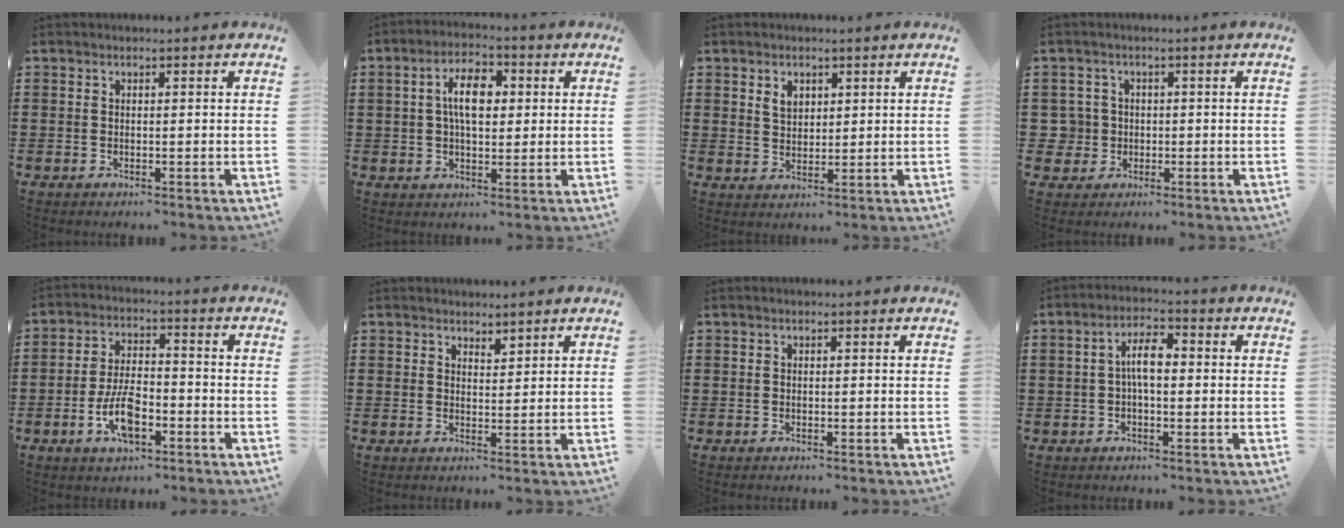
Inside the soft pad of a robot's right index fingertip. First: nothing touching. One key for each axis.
{"total": 6.4, "fx": 1.0, "fy": 3.2, "fz": 5.5, "tx": -0.105, "ty": 0.012, "tz": 0.012}
{"total": 2.9, "fx": 1.5, "fy": 2.0, "fz": 1.4, "tx": -0.035, "ty": 0.007, "tz": 0.027}
{"total": 3.6, "fx": -0.3, "fy": 3.5, "fz": 0.5, "tx": -0.042, "ty": 0.004, "tz": -0.014}
{"total": 7.7, "fx": -3.0, "fy": 3.5, "fz": 6.2, "tx": -0.142, "ty": -0.002, "tz": -0.060}
{"total": 1.7, "fx": 1.7, "fy": 0.3, "fz": -0.1, "tx": -0.002, "ty": 0.002, "tz": 0.034}
{"total": 0.0}
{"total": 5.0, "fx": -0.1, "fy": 1.8, "fz": 4.6, "tx": -0.084, "ty": 0.012, "tz": -0.005}